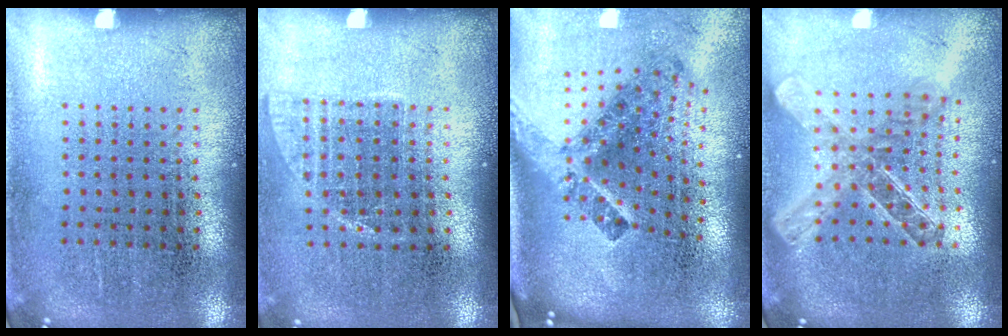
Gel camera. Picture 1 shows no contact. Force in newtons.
{"total": 1.0, "press": 0.8, "slide": 0.5}
{"total": 2.9, "press": 1.8, "slide": 2.3}
{"total": 2.1, "press": 1.7, "slide": 1.2}